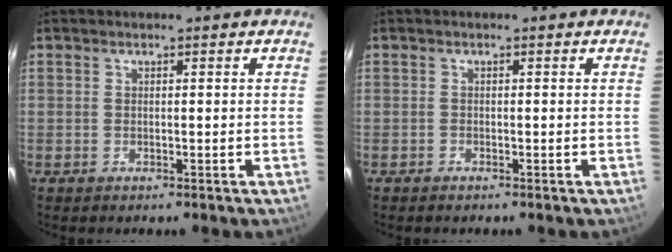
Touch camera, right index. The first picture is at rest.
{"total": 0.0}